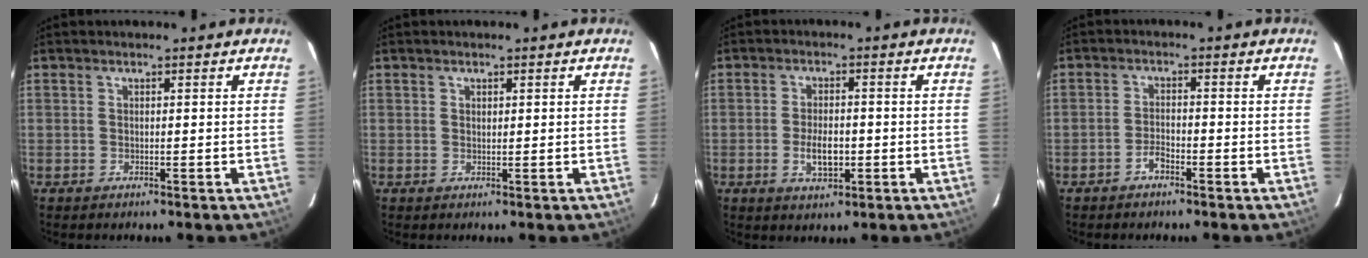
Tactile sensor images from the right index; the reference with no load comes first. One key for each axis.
{"total": 0.6, "fx": 0.4, "fy": 0.5, "fz": 0.2, "tx": -0.003, "ty": 0.002, "tz": 0.007}
{"total": 5.2, "fx": -1.3, "fy": 2.6, "fz": 4.4, "tx": -0.087, "ty": -0.003, "tz": -0.019}
{"total": 2.4, "fx": -1.8, "fy": 1.0, "fz": 1.1, "tx": -0.027, "ty": 0.004, "tz": -0.035}